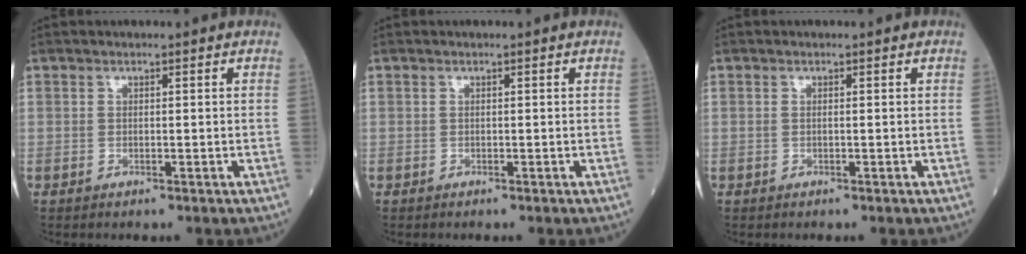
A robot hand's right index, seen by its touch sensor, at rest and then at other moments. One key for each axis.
{"total": 0.0}
{"total": 0.0}